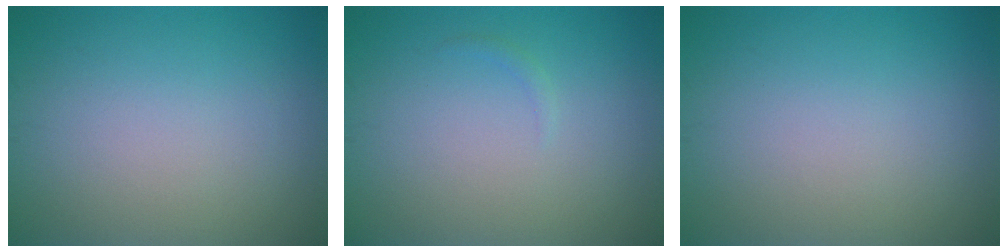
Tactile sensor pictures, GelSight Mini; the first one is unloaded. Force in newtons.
{"total": 0.5, "press": 0.5, "slide": 0.1}
{"total": 0.0}